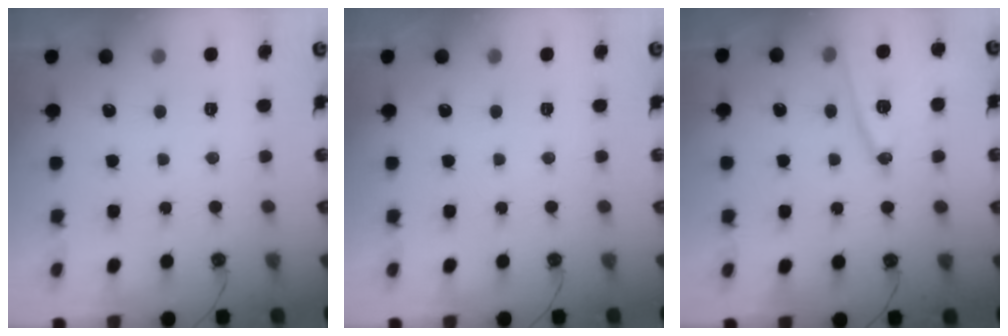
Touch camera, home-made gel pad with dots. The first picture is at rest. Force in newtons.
{"total": 0.0}
{"total": 13.4, "press": 13.1, "slide": 2.6}